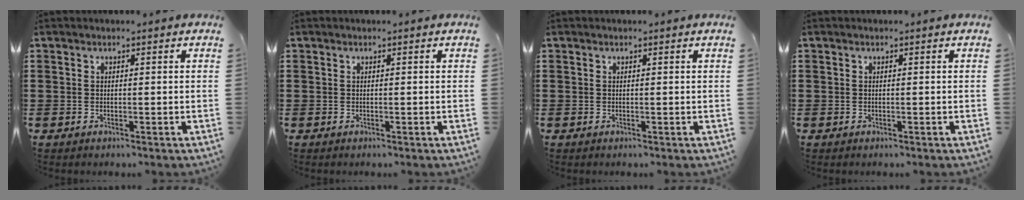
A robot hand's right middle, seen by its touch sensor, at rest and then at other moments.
{"total": 0.0}
{"total": 0.0}
{"total": 0.0}